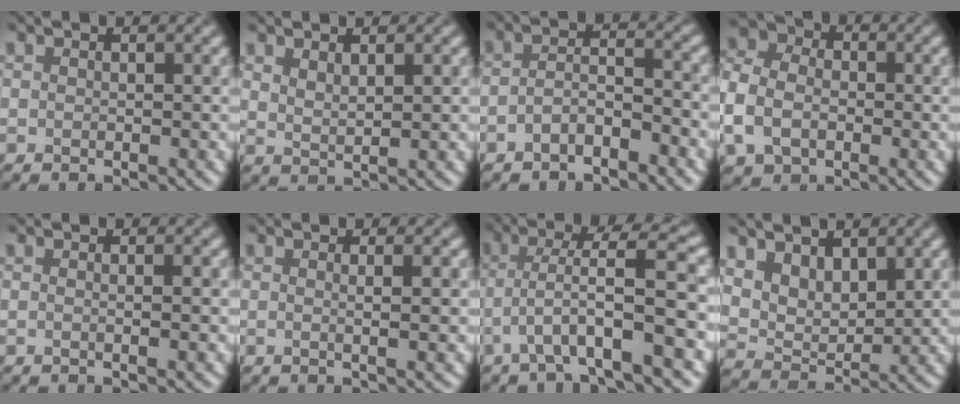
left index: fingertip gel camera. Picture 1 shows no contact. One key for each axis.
{"total": 1.4, "fx": 1.2, "fy": 0.3, "fz": 0.6, "tx": -0.011, "ty": -0.002, "tz": 0.031}
{"total": 2.5, "fx": -2.0, "fy": 0.8, "fz": 1.3, "tx": -0.028, "ty": 0.007, "tz": -0.036}
{"total": 6.8, "fx": -1.7, "fy": 5.2, "fz": 3.9, "tx": -0.109, "ty": -0.006, "tz": -0.031}
{"total": 1.6, "fx": 0.1, "fy": 0.8, "fz": 1.4, "tx": -0.002, "ty": -0.002, "tz": -0.020}
{"total": 2.2, "fx": 0.4, "fy": 0.9, "fz": 2.0, "tx": -0.012, "ty": 0.004, "tz": -0.017}
{"total": 6.8, "fx": -1.7, "fy": 0.8, "fz": 6.5, "tx": -0.101, "ty": 0.022, "tz": -0.028}
{"total": 4.1, "fx": 2.7, "fy": 2.3, "fz": 2.0, "tx": -0.046, "ty": -0.012, "tz": 0.058}